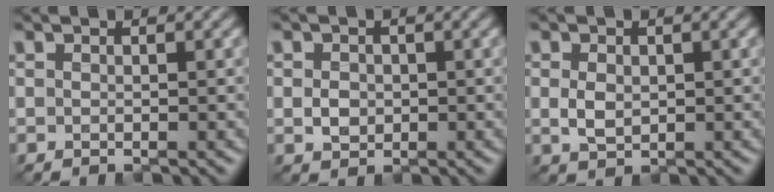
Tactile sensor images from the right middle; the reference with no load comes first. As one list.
[{"total": 1.5, "force": [-0.2, 1.4, 0.6], "torque": [-0.013, -0.004, -0.005]}, {"total": 1.7, "force": [0.0, 1.3, 1.1], "torque": [-0.024, -0.001, 0.001]}]